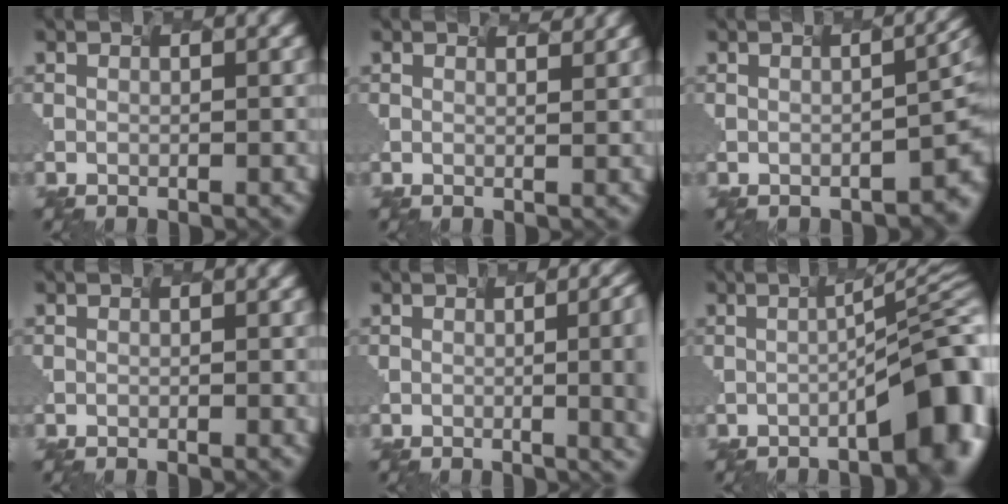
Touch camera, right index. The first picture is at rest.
{"total": 1.7, "force": [1.7, 0.3, -0.1], "torque": [0.009, -0.002, 0.010]}
{"total": 4.8, "force": [-1.0, 1.8, 4.4], "torque": [-0.037, 0.002, 0.002]}
{"total": 0.8, "force": [-0.1, 0.3, 0.7], "torque": [-0.003, 0.000, -0.002]}
{"total": 10.7, "force": [0.0, 5.6, 9.1], "torque": [-0.027, 0.020, 0.012]}
{"total": 9.5, "force": [-2.5, 2.4, 8.8], "torque": [-0.094, 0.007, -0.028]}